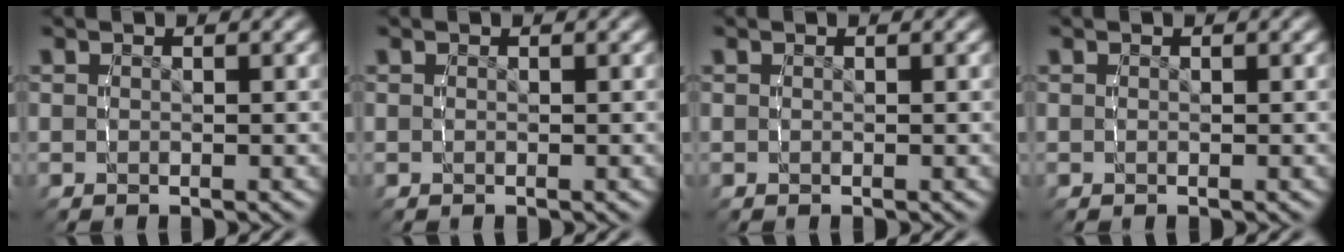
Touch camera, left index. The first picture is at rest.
{"total": 0.0}
{"total": 0.0}
{"total": 0.0}